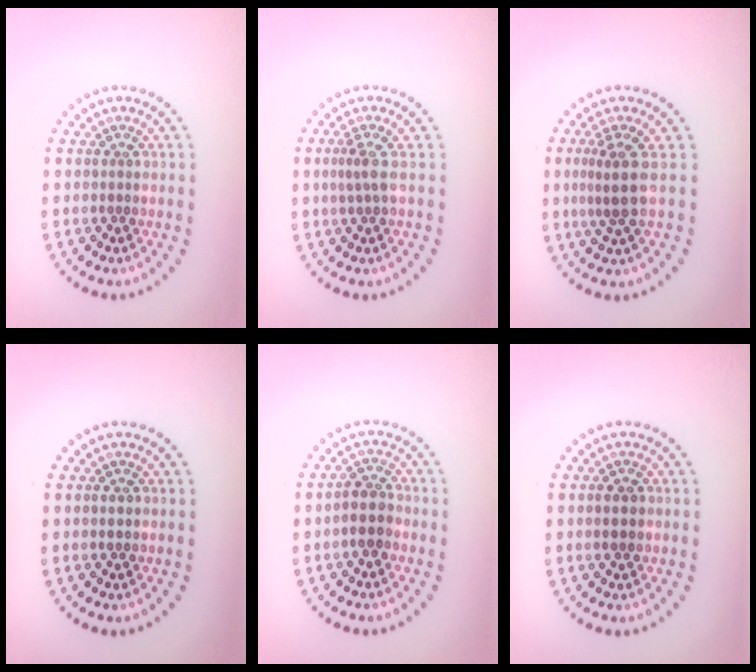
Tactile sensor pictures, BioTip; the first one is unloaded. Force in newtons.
{"total": 1.5, "press": 1.3, "slide": 0.9}
{"total": 2.8, "press": 2.1, "slide": 1.9}
{"total": 1.1, "press": 1.1, "slide": 0.1}
{"total": 2.7, "press": 2.5, "slide": 0.9}
{"total": 2.1, "press": 2.1, "slide": 0.2}